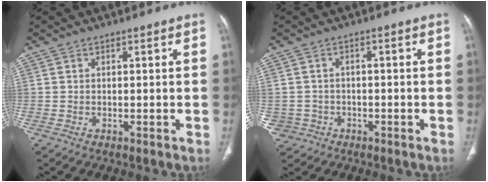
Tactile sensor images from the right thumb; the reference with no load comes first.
{"total": 4.3, "force": [-1.5, 4.1, 0.4], "torque": [0.001, 0.017, -0.023]}